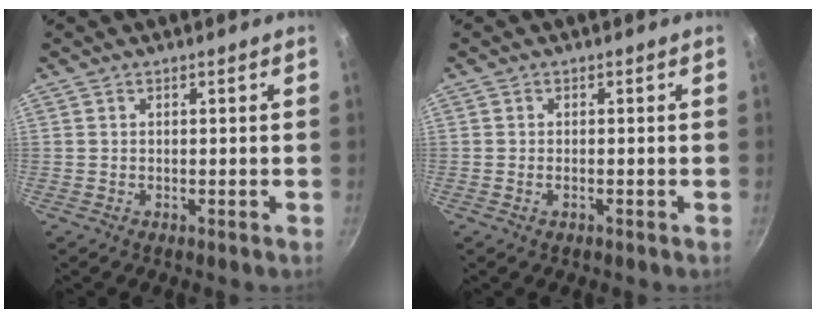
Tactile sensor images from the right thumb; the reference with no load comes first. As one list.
[{"total": 0.9, "force": [-0.5, 0.4, 0.6], "torque": [-0.014, 0.002, -0.010]}]